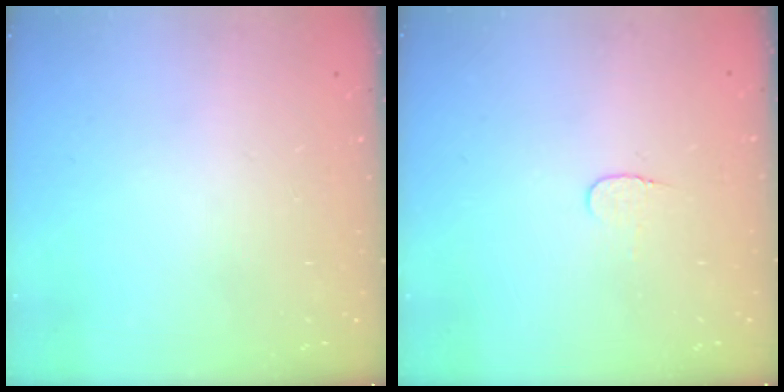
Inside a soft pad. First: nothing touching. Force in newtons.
{"total": 3.9, "press": 3.9, "slide": 0.2}